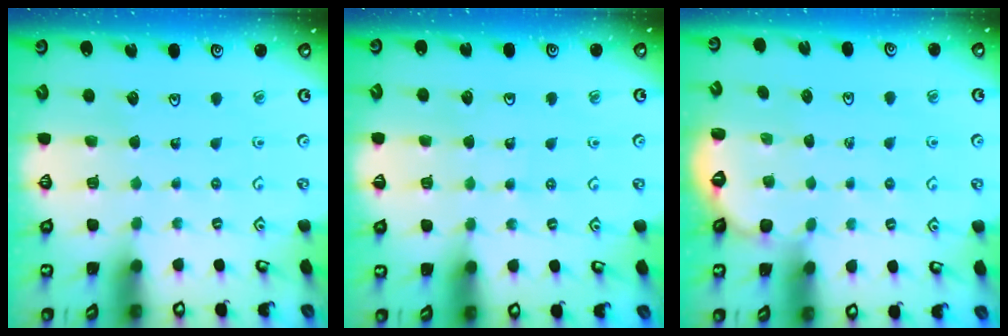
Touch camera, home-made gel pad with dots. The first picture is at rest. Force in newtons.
{"total": 3.9, "press": 3.7, "slide": 1.2}
{"total": 2.9, "press": 2.8, "slide": 0.9}